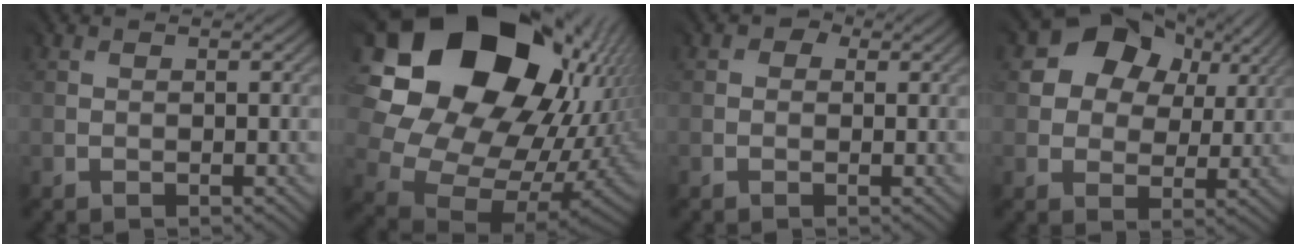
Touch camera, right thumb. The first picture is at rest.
{"total": 22.3, "force": [7.9, 17.2, 11.7], "torque": [-0.288, 0.015, 0.171]}
{"total": 1.6, "force": [0.3, 1.3, 0.7], "torque": [-0.010, 0.000, 0.001]}
{"total": 10.7, "force": [4.9, 8.1, 4.8], "torque": [-0.101, 0.011, 0.080]}